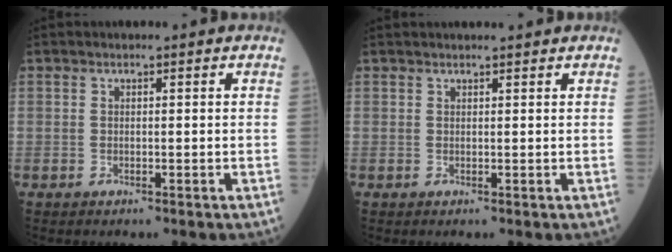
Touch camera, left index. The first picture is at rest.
{"total": 3.1, "force": [3.0, 0.2, 0.8], "torque": [-0.009, 0.020, 0.040]}